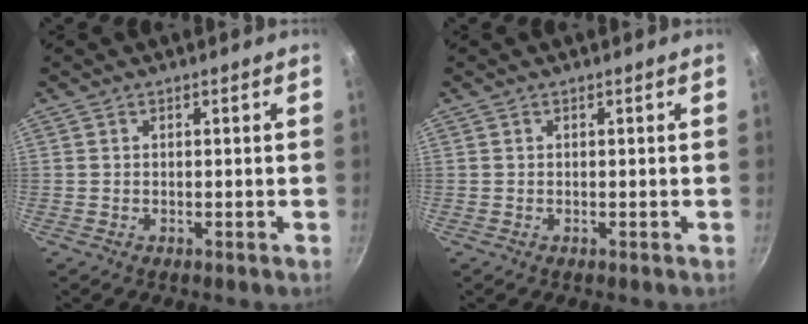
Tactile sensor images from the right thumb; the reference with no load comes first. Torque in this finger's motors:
{"motor_torque": [0.00, 0.00, 0.08, 0.01, 0.00]}